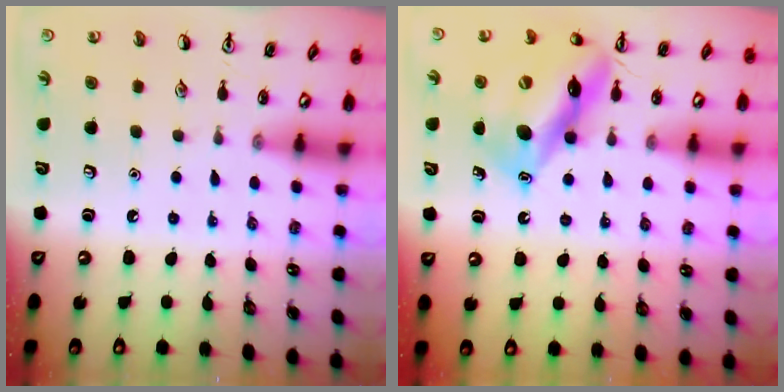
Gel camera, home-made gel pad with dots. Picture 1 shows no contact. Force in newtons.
{"total": 15.2, "press": 15.0, "slide": 2.2}